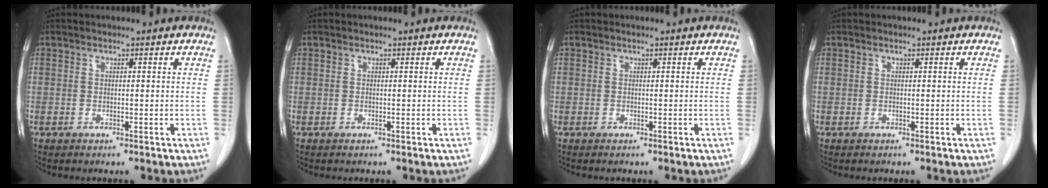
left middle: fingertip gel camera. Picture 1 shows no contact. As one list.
[{"total": 0.0}, {"total": 0.0}, {"total": 0.0}]